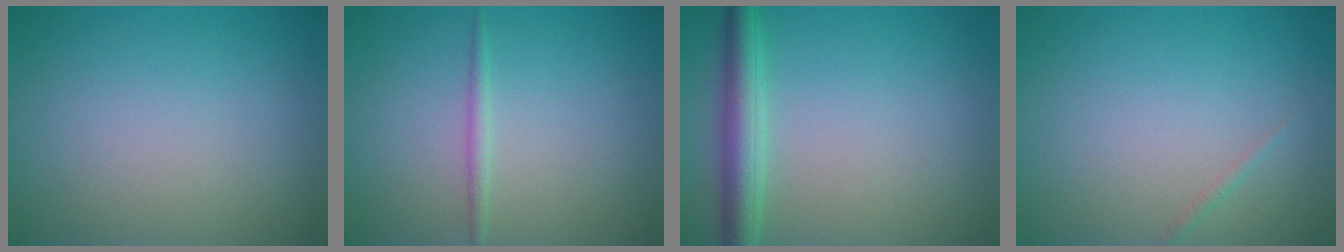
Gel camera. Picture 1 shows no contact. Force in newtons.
{"total": 1.1, "press": 1.1, "slide": 0.0}
{"total": 3.6, "press": 3.6, "slide": 0.1}
{"total": 0.6, "press": 0.6, "slide": 0.0}